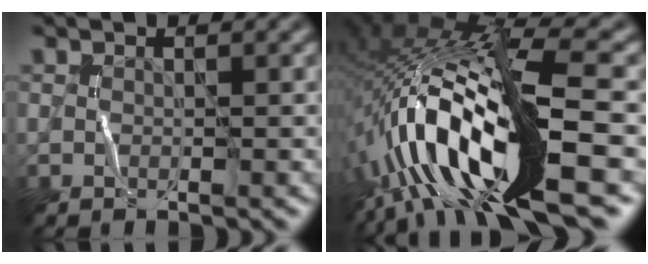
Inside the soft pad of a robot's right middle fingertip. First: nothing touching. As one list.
[{"total": 17.0, "force": [-3.4, 4.7, 15.9], "torque": [-0.309, 0.032, -0.064]}]